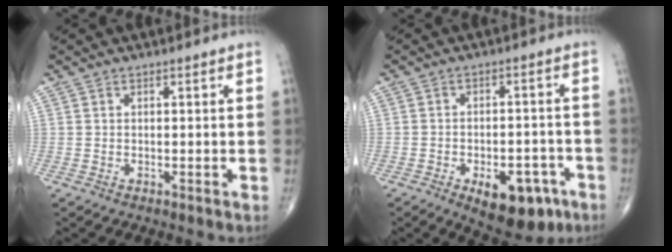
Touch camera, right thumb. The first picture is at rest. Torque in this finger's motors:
{"motor_torque": [1.28, 1.20, 0.63, -0.82, 0.26]}